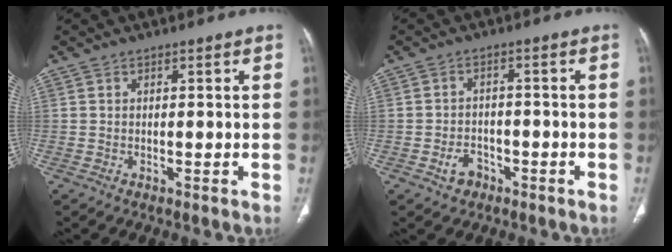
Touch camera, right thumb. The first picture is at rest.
{"total": 4.0, "force": [-2.2, 2.8, 1.6], "torque": [-0.019, 0.025, -0.031]}